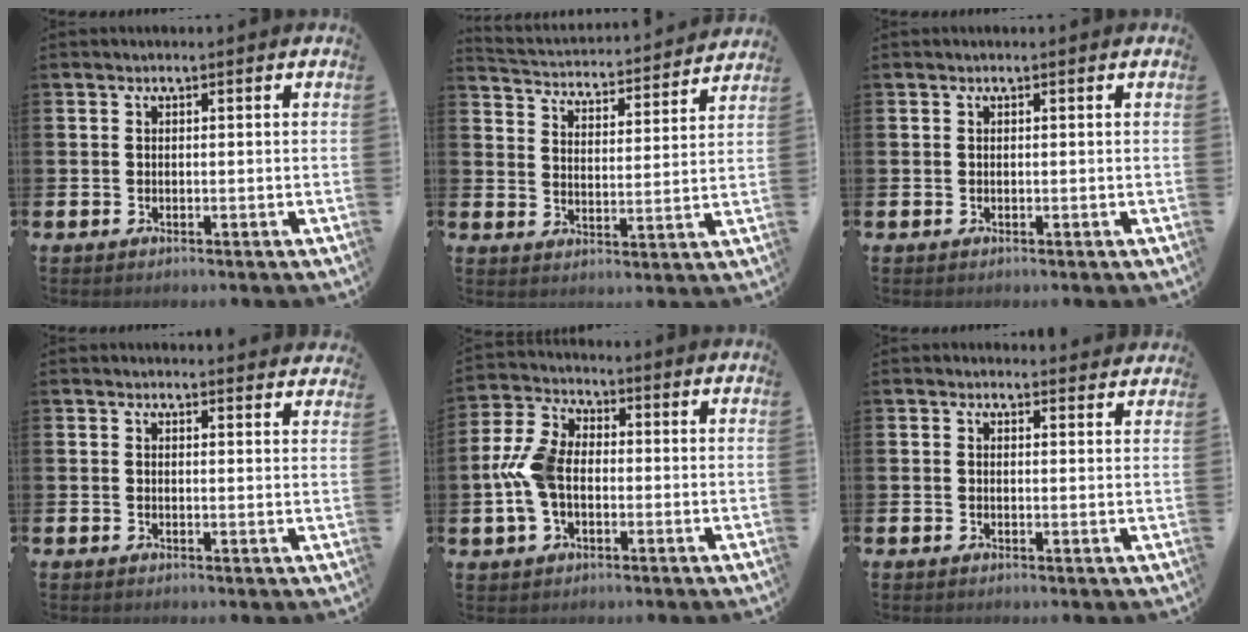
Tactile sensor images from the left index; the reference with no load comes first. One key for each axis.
{"total": 4.0, "fx": 3.9, "fy": 0.6, "fz": 0.1, "tx": -0.025, "ty": -0.040, "tz": 0.061}
{"total": 0.0}
{"total": 1.9, "fx": 1.9, "fy": 0.1, "fz": -0.2, "tx": 0.009, "ty": -0.014, "tz": 0.032}
{"total": 7.5, "fx": -0.3, "fy": 4.8, "fz": 5.7, "tx": -0.141, "ty": 0.012, "tz": -0.007}
{"total": 1.6, "fx": 1.6, "fy": 0.2, "fz": -0.1, "tx": 0.008, "ty": -0.009, "tz": 0.027}